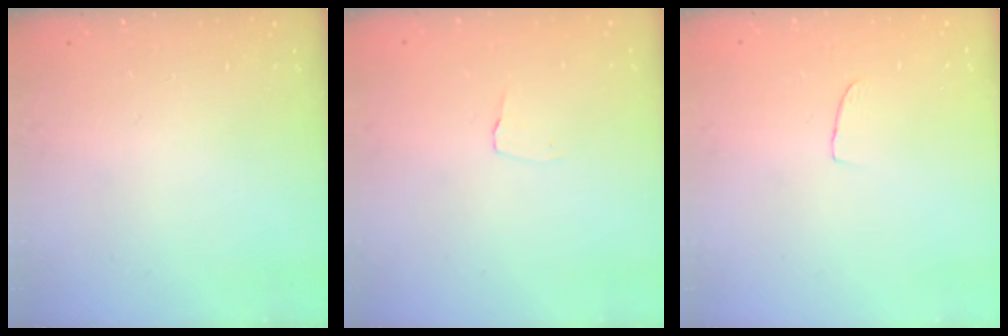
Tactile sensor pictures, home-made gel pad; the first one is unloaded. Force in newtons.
{"total": 2.6, "press": 2.6, "slide": 0.2}
{"total": 2.5, "press": 2.5, "slide": 0.1}